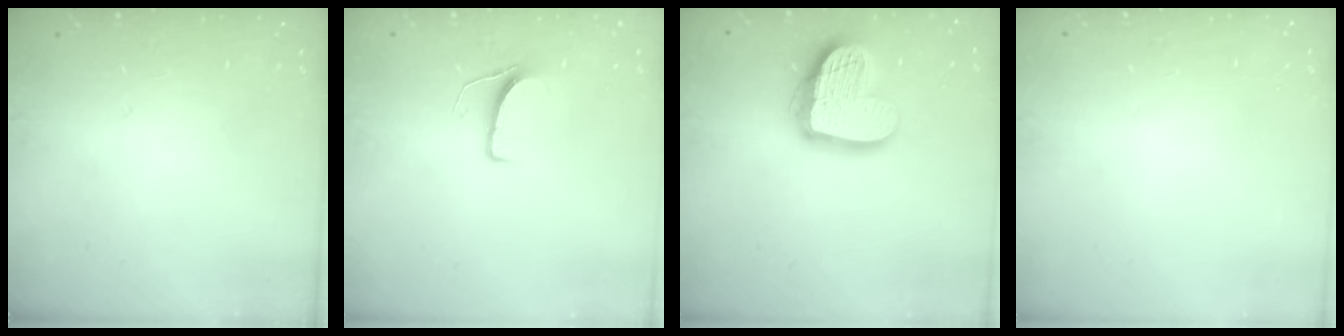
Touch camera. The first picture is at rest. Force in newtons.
{"total": 6.4, "press": 6.4, "slide": 0.6}
{"total": 16.9, "press": 16.9, "slide": 1.6}
{"total": 0.0}